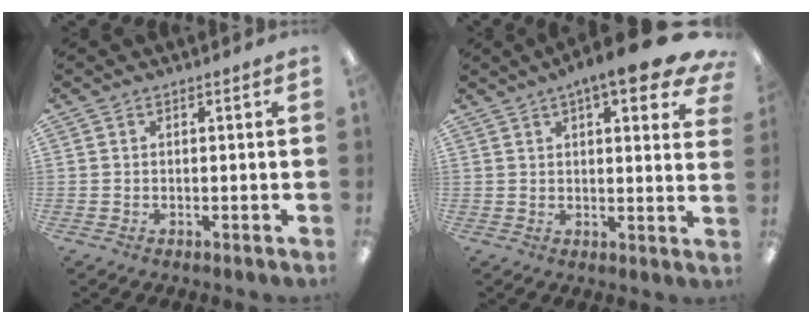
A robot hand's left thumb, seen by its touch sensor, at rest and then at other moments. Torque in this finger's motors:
{"motor_torque": [0.63, 0.63, 1.50, -1.27, 0.23]}